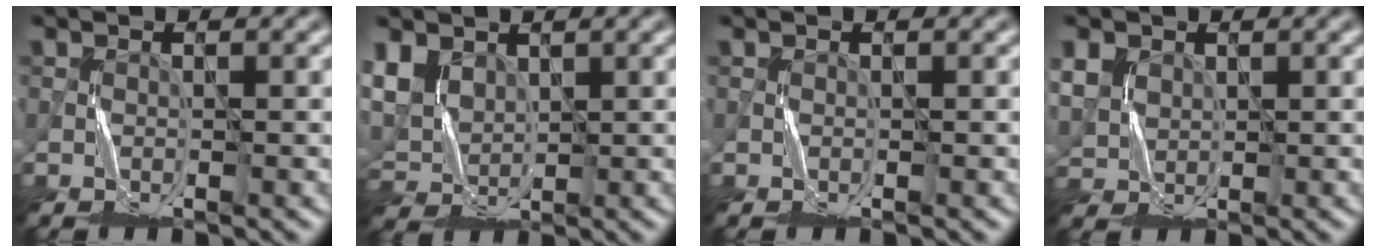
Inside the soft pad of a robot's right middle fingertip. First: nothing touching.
{"total": 4.8, "force": [2.5, 3.2, 2.6], "torque": [-0.070, 0.005, 0.050]}
{"total": 0.0}
{"total": 3.3, "force": [1.4, 2.5, 1.5], "torque": [-0.049, 0.002, 0.028]}